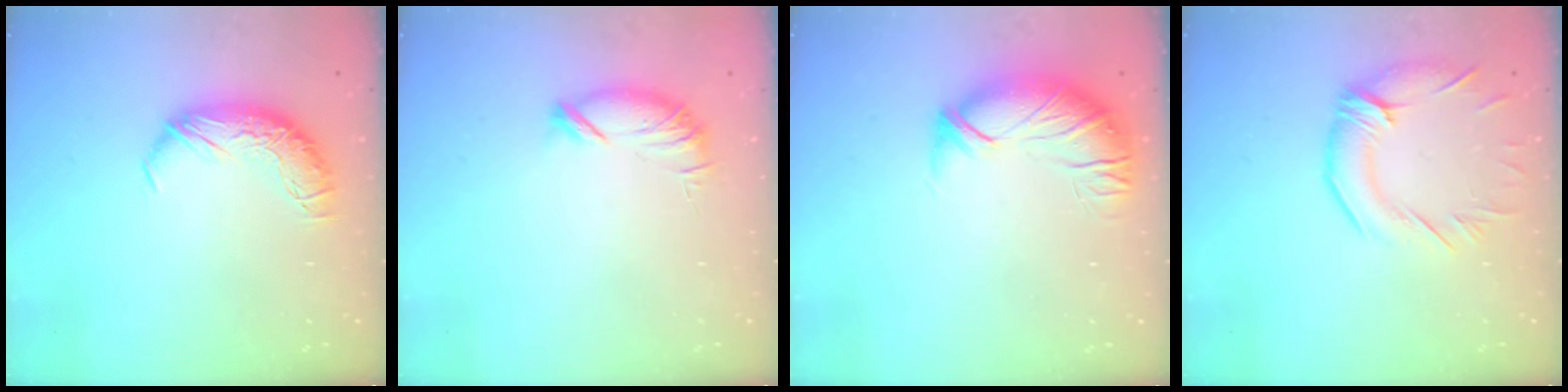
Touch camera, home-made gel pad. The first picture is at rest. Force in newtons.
{"total": 6.4, "press": 6.4, "slide": 0.6}
{"total": 2.8, "press": 1.3, "slide": 2.5}
{"total": 3.7, "press": 3.3, "slide": 1.6}